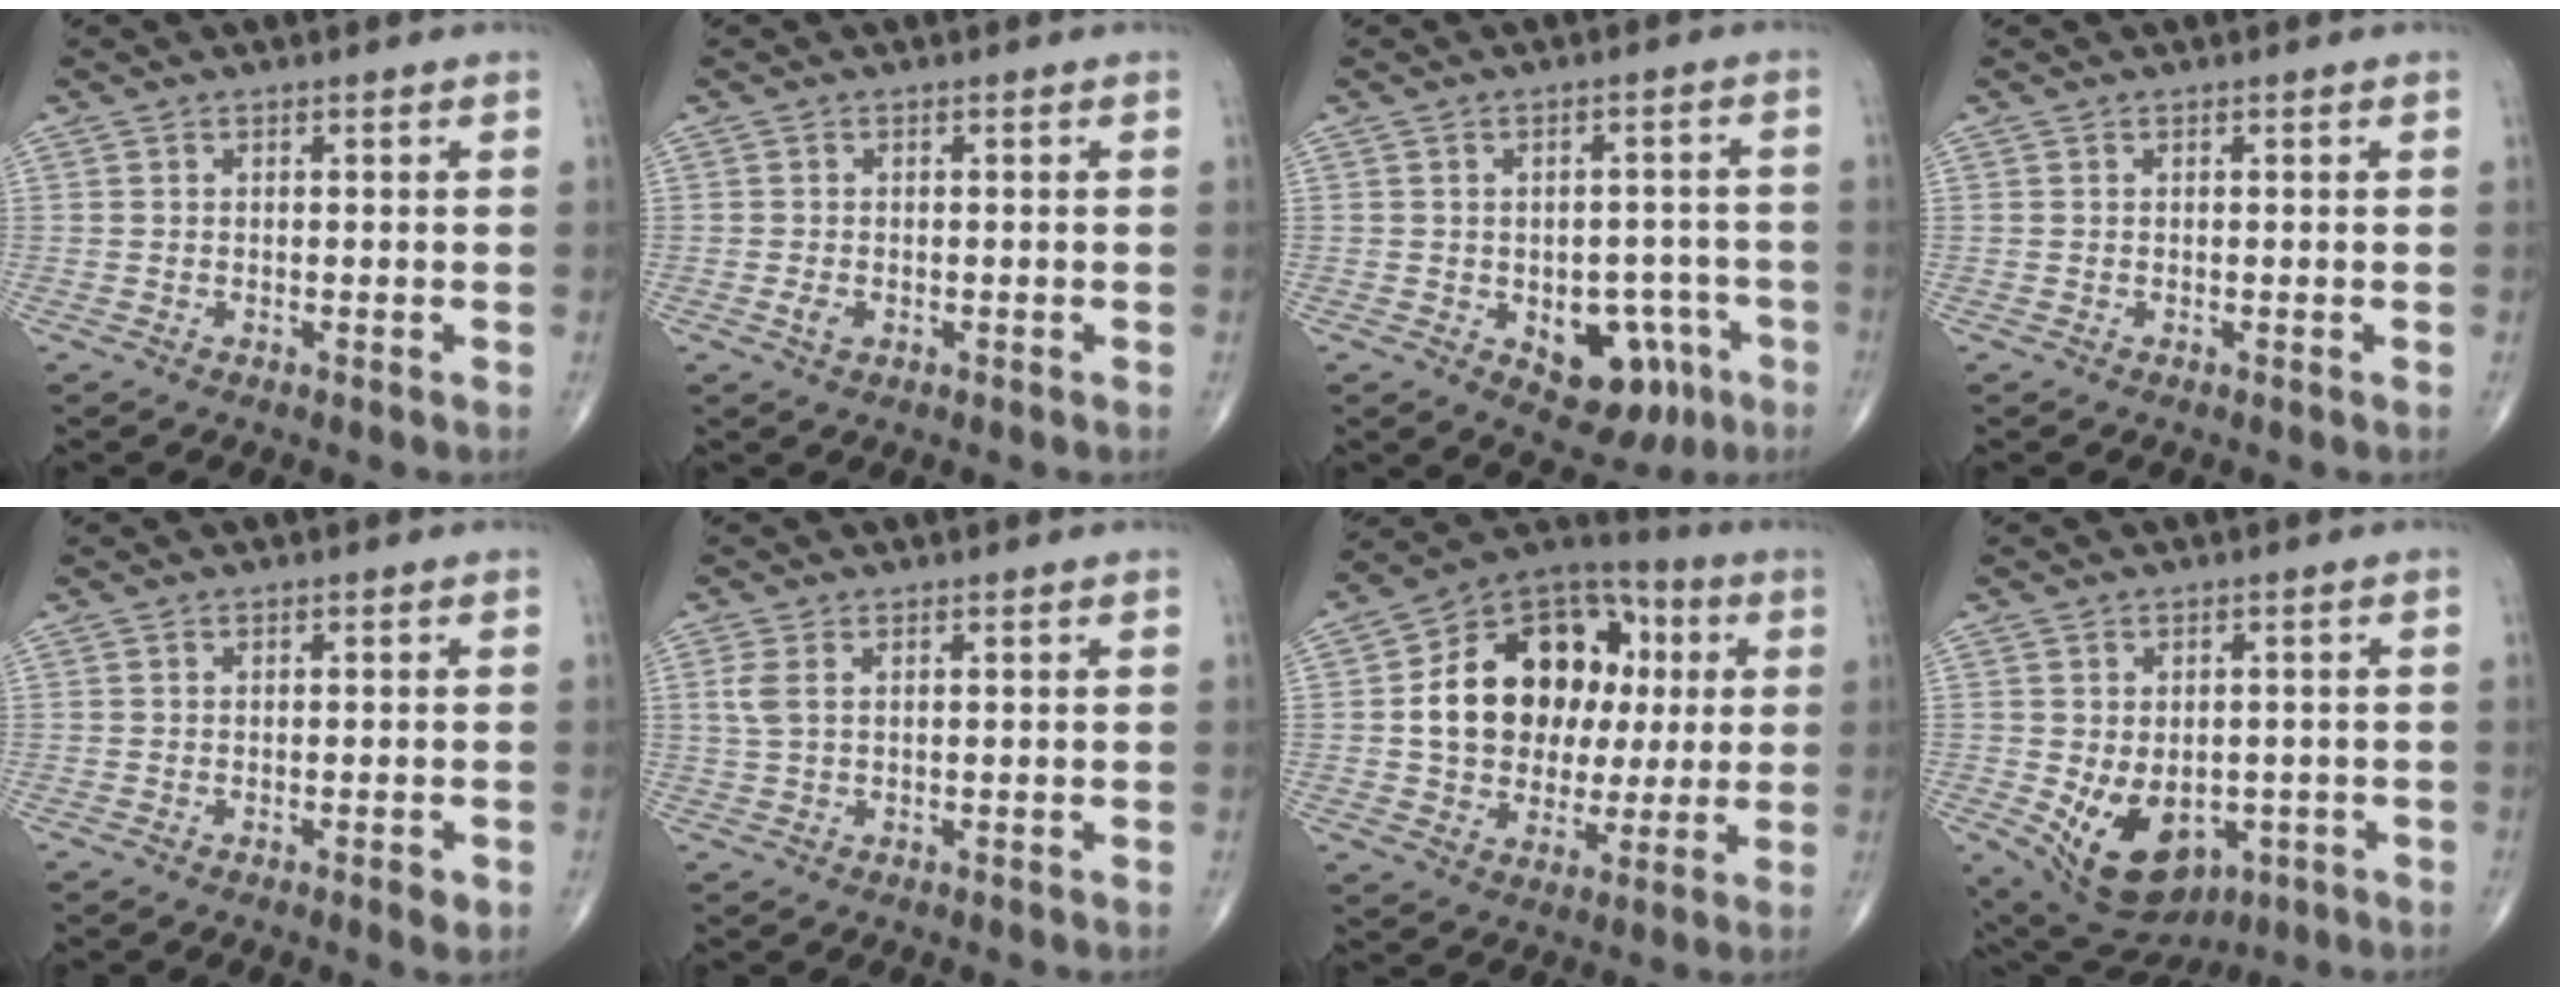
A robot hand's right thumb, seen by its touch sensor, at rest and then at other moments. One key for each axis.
{"total": 1.6, "fx": -0.5, "fy": 1.0, "fz": 1.1, "tx": -0.019, "ty": 0.000, "tz": -0.010}
{"total": 11.3, "fx": -4.4, "fy": 7.2, "fz": 7.6, "tx": -0.056, "ty": 0.028, "tz": -0.045}
{"total": 0.0}
{"total": 1.5, "fx": -0.7, "fy": 0.4, "fz": 1.3, "tx": -0.016, "ty": -0.002, "tz": -0.008}
{"total": 2.7, "fx": 0.8, "fy": 1.3, "fz": 2.2, "tx": -0.062, "ty": 0.008, "tz": 0.021}
{"total": 21.1, "fx": 2.7, "fy": 15.7, "fz": 13.8, "tx": -0.180, "ty": 0.027, "tz": 0.047}
{"total": 13.2, "fx": -3.7, "fy": 9.0, "fz": 8.9, "tx": -0.126, "ty": -0.003, "tz": -0.032}